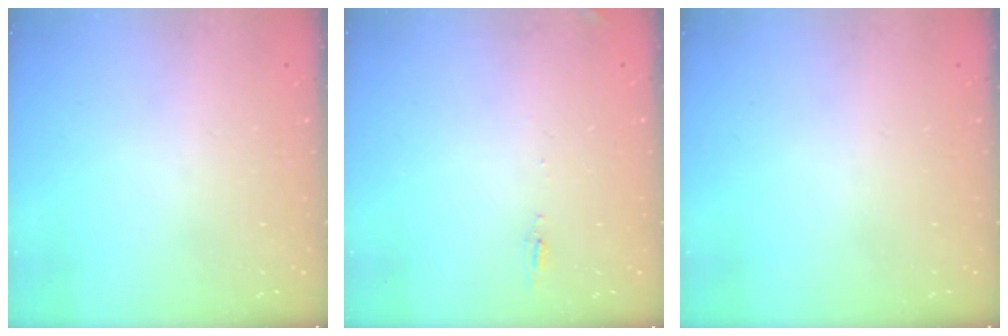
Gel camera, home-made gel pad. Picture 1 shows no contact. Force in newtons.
{"total": 5.0, "press": 4.7, "slide": 1.7}
{"total": 0.0}